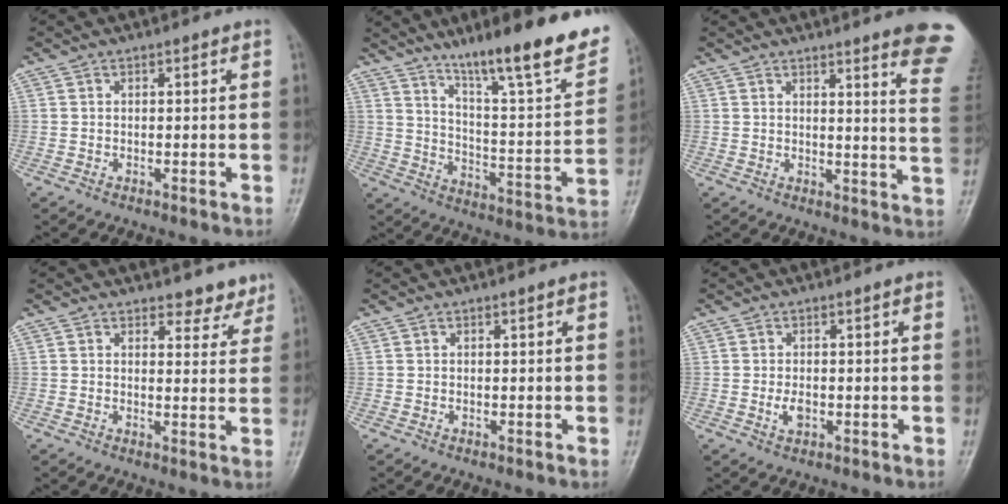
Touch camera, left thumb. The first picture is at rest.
{"total": 22.3, "force": [15.5, 3.5, 15.7], "torque": [-0.203, -0.071, 0.243]}
{"total": 12.8, "force": [9.7, 0.7, 8.4], "torque": [-0.078, -0.069, 0.095]}
{"total": 4.3, "force": [3.8, 2.0, 0.6], "torque": [0.020, -0.029, 0.039]}
{"total": 0.0}
{"total": 2.5, "force": [-0.5, 1.4, 2.0], "torque": [-0.036, 0.002, -0.008]}